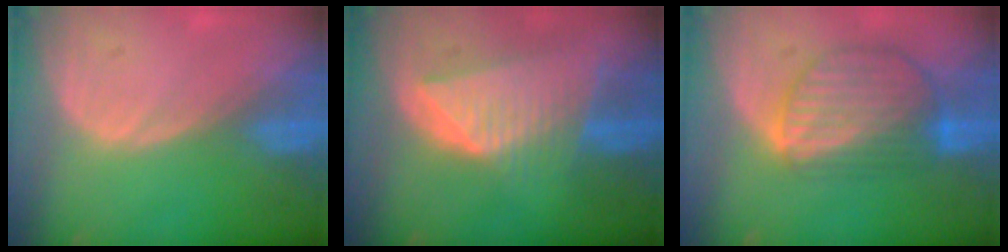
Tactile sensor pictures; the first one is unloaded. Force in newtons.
{"total": 8.4, "press": 7.6, "slide": 3.7}
{"total": 8.8, "press": 7.7, "slide": 4.2}